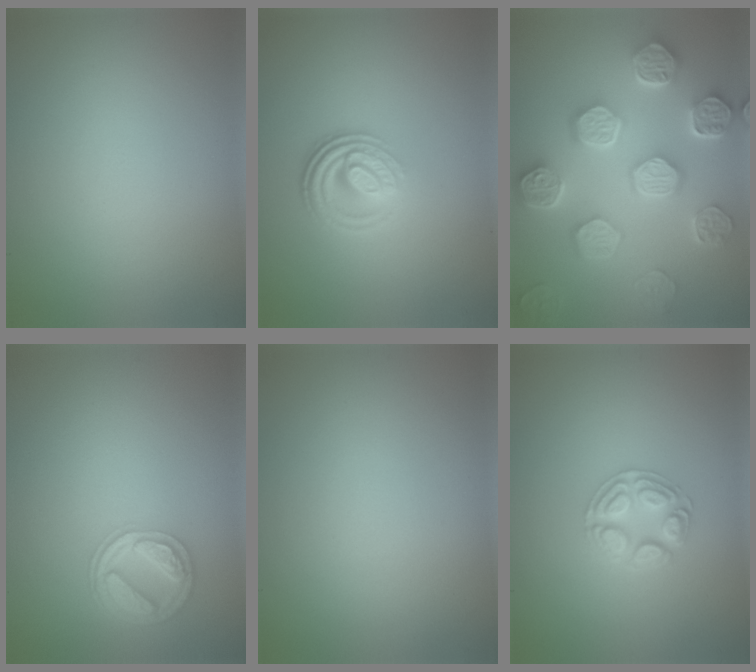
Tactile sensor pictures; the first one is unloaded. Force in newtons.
{"total": 3.9, "press": 2.7, "slide": 2.8}
{"total": 8.1, "press": 6.5, "slide": 4.8}
{"total": 4.3, "press": 3.4, "slide": 2.6}
{"total": 0.0}
{"total": 2.6, "press": 2.6, "slide": 0.2}